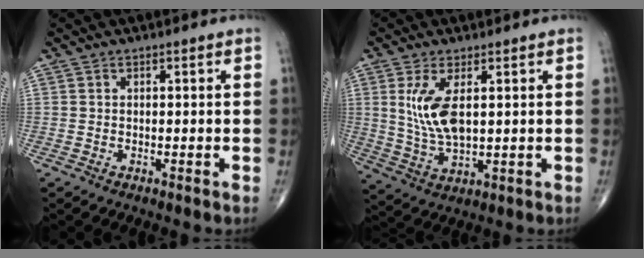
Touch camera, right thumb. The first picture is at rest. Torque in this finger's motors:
{"motor_torque": [-0.44, 0.60, 0.91, 0.30, 0.14]}